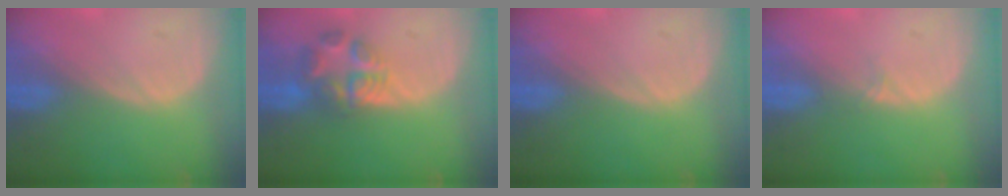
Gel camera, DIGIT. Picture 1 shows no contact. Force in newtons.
{"total": 6.0, "press": 5.9, "slide": 0.7}
{"total": 0.0}
{"total": 0.9, "press": 0.6, "slide": 0.7}